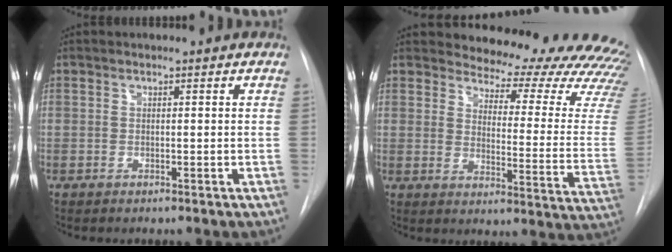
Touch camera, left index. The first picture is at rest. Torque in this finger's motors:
{"motor_torque": [0.16, -0.80, -0.06, -0.01]}